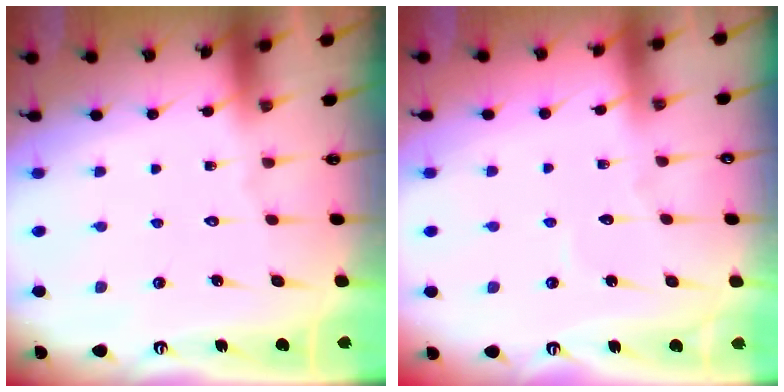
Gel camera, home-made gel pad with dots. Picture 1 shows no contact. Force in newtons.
{"total": 2.6, "press": 2.6, "slide": 0.3}